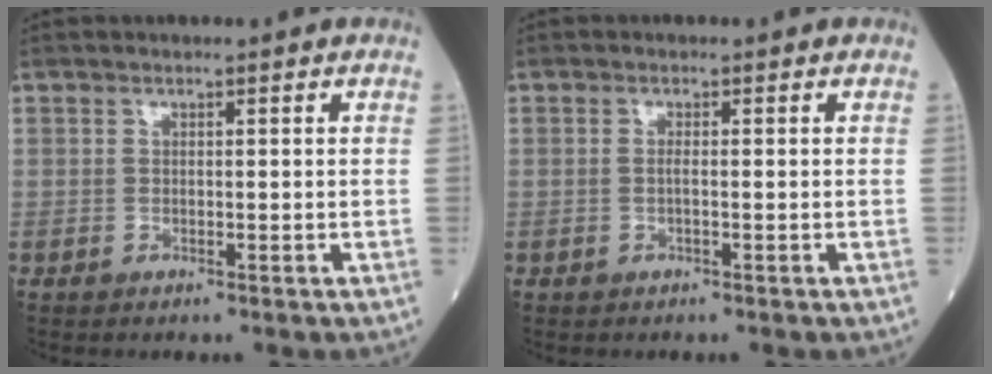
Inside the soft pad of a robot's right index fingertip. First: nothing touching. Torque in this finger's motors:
{"motor_torque": [-0.12, 0.02, -0.08, -0.01]}